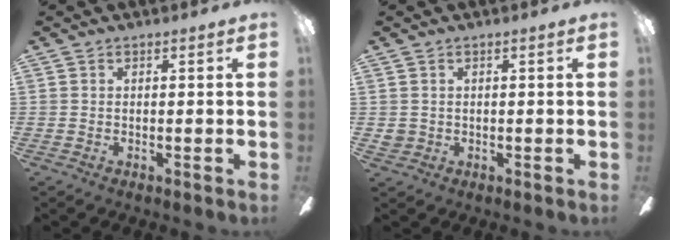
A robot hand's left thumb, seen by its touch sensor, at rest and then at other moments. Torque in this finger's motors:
{"motor_torque": [-0.07, 0.60, -0.04, -0.47, 0.00]}